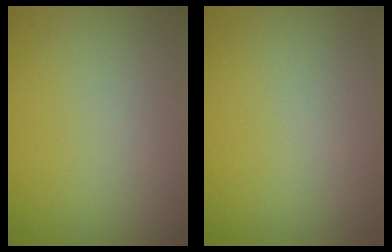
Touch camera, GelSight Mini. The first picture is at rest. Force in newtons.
{"total": 0.0}